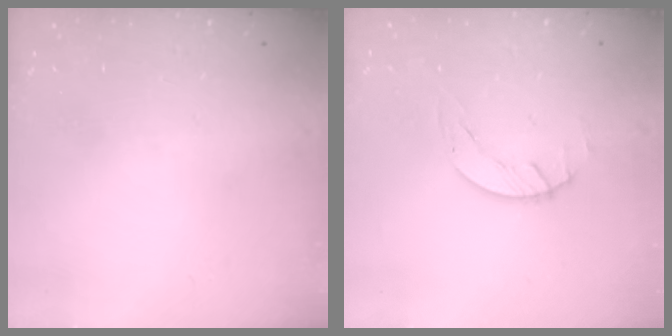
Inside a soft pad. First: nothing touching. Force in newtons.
{"total": 1.7, "press": 1.7, "slide": 0.1}